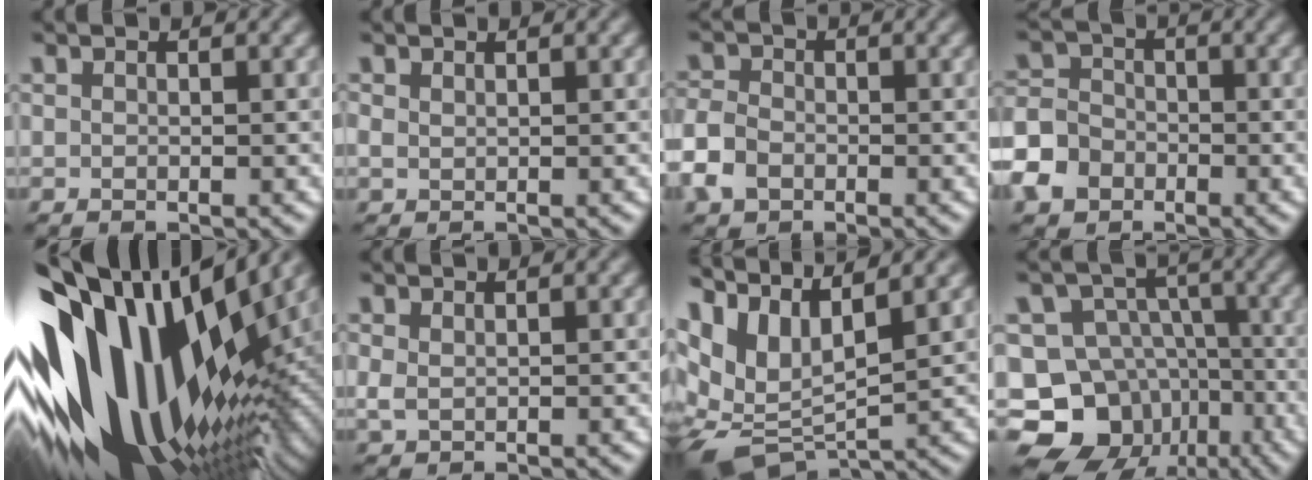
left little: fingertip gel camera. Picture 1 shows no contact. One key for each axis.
{"total": 0.6, "fx": 0.4, "fy": 0.3, "fz": 0.3, "tx": -0.008, "ty": 0.001, "tz": 0.007}
{"total": 3.5, "fx": -1.7, "fy": 2.5, "fz": 1.8, "tx": -0.041, "ty": 0.002, "tz": -0.048}
{"total": 5.3, "fx": -3.0, "fy": 3.9, "fz": 1.8, "tx": -0.033, "ty": -0.005, "tz": -0.073}
{"total": 17.1, "fx": 1.3, "fy": 9.6, "fz": 14.0, "tx": -0.252, "ty": 0.015, "tz": 0.006}
{"total": 0.9, "fx": 0.3, "fy": 0.6, "fz": 0.6, "tx": -0.016, "ty": 0.000, "tz": 0.007}
{"total": 11.7, "fx": 3.1, "fy": 6.5, "fz": 9.3, "tx": -0.186, "ty": 0.003, "tz": 0.067}
{"total": 14.7, "fx": -7.7, "fy": 11.7, "fz": 4.6, "tx": -0.083, "ty": -0.017, "tz": -0.129}